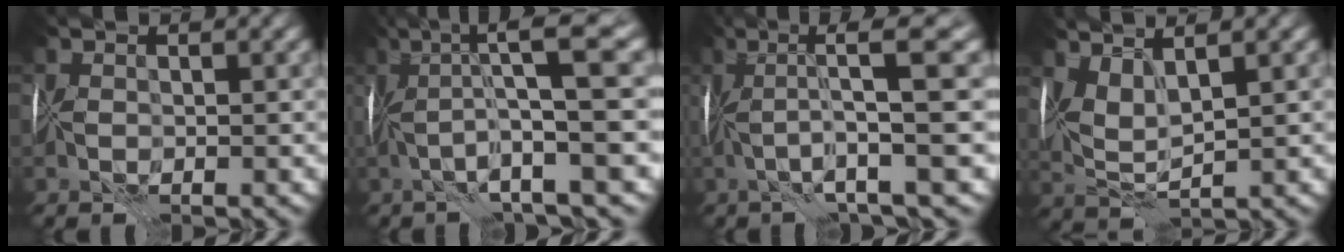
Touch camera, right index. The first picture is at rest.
{"total": 8.2, "force": [1.8, 0.5, 8.0], "torque": [-0.110, 0.024, 0.027]}
{"total": 7.5, "force": [1.4, 0.2, 7.3], "torque": [-0.105, 0.017, 0.027]}
{"total": 3.0, "force": [1.9, 0.6, 2.2], "torque": [-0.055, -0.001, 0.045]}